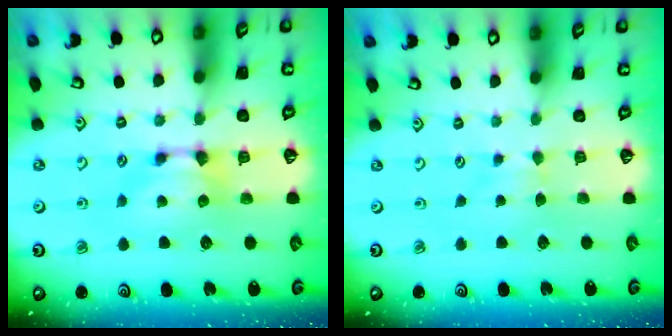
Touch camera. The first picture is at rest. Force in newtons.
{"total": 1.6, "press": 1.6, "slide": 0.3}